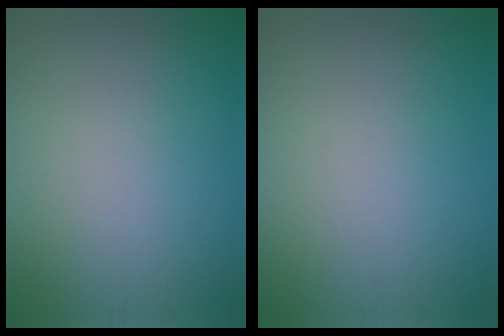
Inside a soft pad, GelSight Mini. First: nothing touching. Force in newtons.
{"total": 0.0}